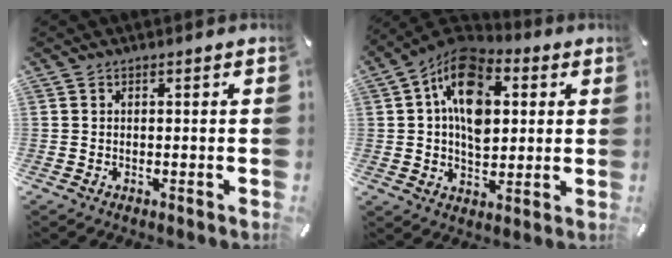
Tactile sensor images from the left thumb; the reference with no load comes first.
{"total": 15.3, "force": [3.9, 10.4, 10.6], "torque": [-0.180, -0.004, 0.069]}